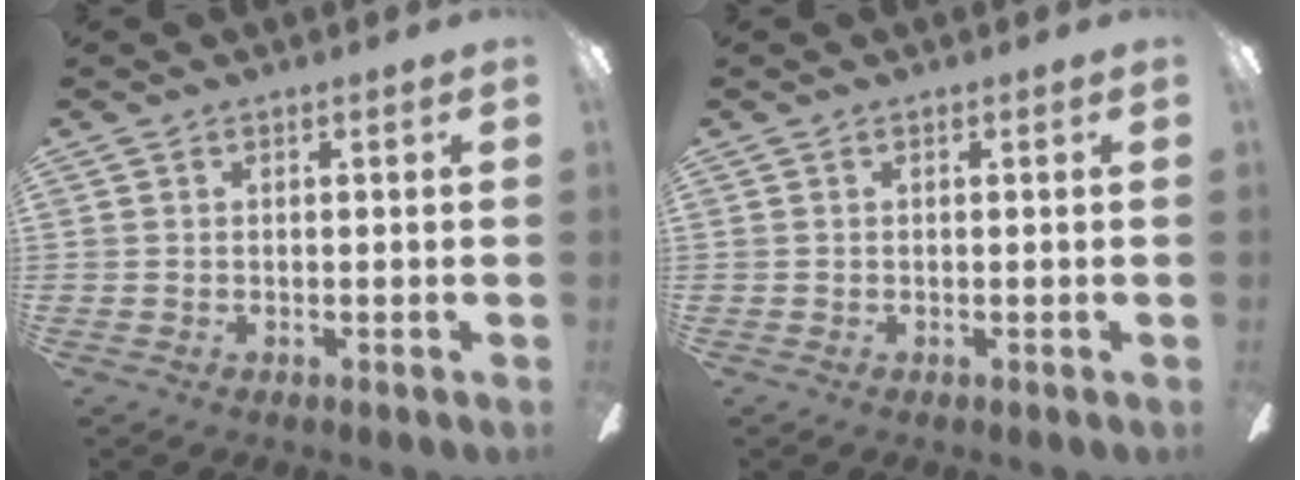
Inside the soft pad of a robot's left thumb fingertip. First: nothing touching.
{"total": 0.0}